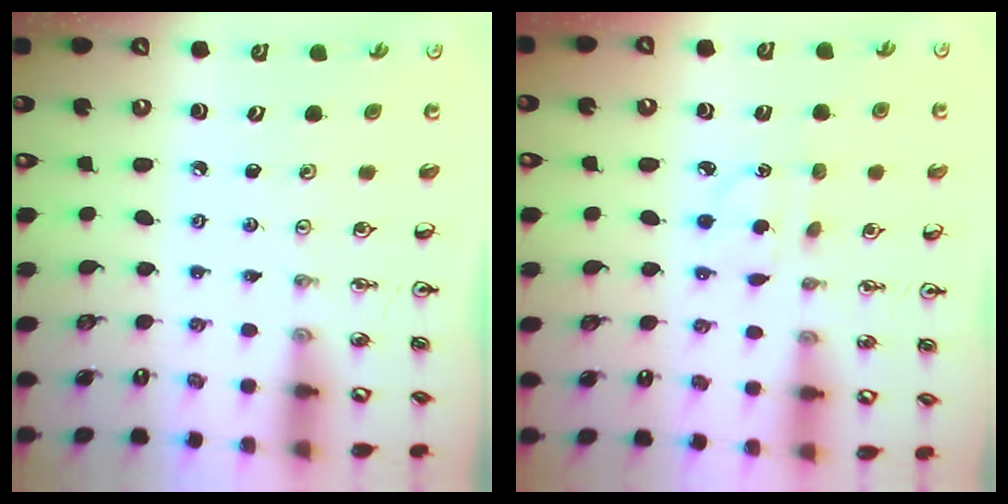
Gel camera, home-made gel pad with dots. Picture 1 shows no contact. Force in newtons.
{"total": 4.0, "press": 3.9, "slide": 0.6}